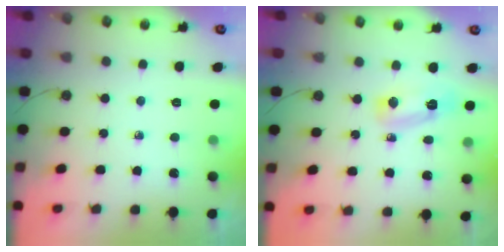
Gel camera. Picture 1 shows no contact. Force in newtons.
{"total": 13.4, "press": 7.3, "slide": 11.3}